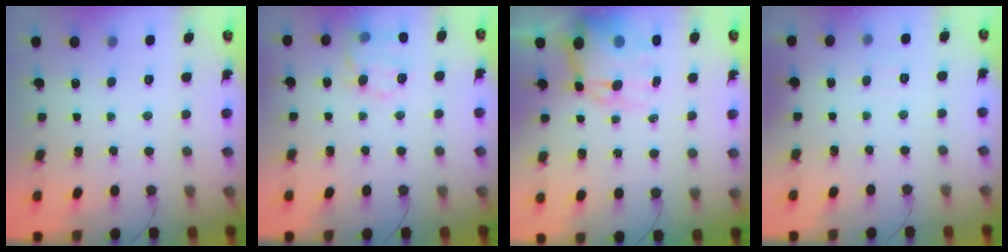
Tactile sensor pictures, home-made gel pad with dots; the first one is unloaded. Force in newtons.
{"total": 14.7, "press": 14.5, "slide": 1.8}
{"total": 12.7, "press": 12.2, "slide": 3.3}
{"total": 2.0, "press": 1.7, "slide": 1.1}